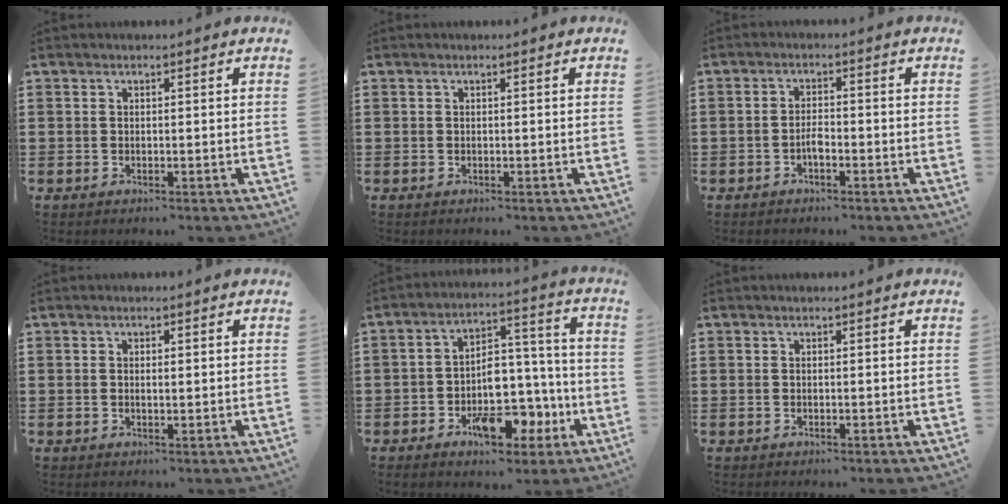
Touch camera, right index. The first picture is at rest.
{"total": 0.0}
{"total": 2.2, "force": [-1.2, 0.6, 1.7], "torque": [-0.035, 0.001, -0.023]}
{"total": 1.0, "force": [0.2, 0.5, 0.9], "torque": [-0.019, 0.005, 0.001]}
{"total": 9.6, "force": [-3.8, 6.0, 6.4], "torque": [-0.094, 0.020, -0.060]}
{"total": 0.0}